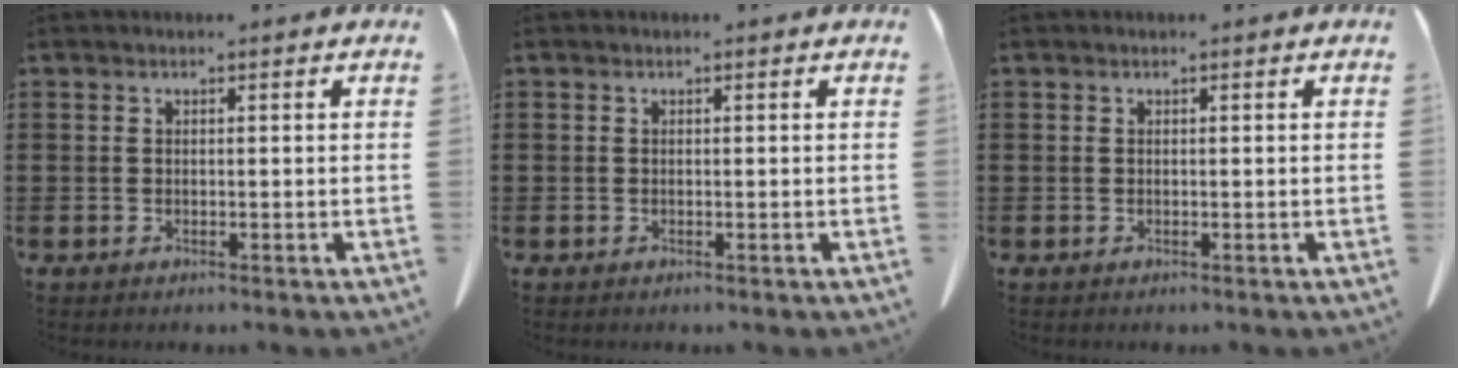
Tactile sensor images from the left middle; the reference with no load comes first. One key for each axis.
{"total": 0.0}
{"total": 0.0}